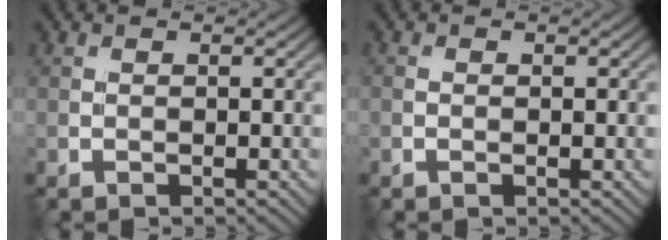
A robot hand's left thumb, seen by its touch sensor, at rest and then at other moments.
{"total": 0.6, "force": [-0.1, 0.4, 0.5], "torque": [-0.012, -0.001, -0.003]}